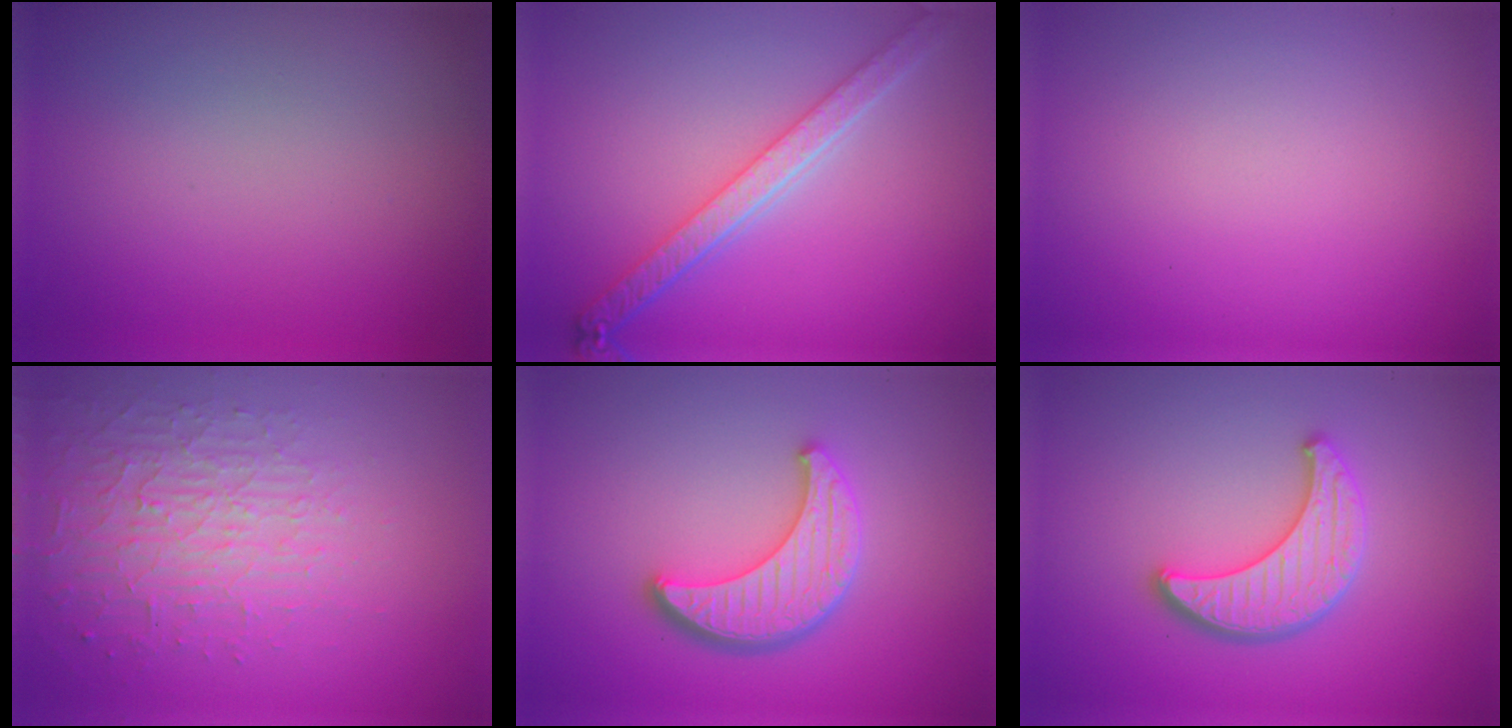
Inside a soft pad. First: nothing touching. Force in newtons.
{"total": 4.8, "press": 3.8, "slide": 3.0}
{"total": 0.0}
{"total": 3.7, "press": 3.2, "slide": 1.9}
{"total": 4.5, "press": 3.8, "slide": 2.5}
{"total": 3.8, "press": 3.5, "slide": 1.4}